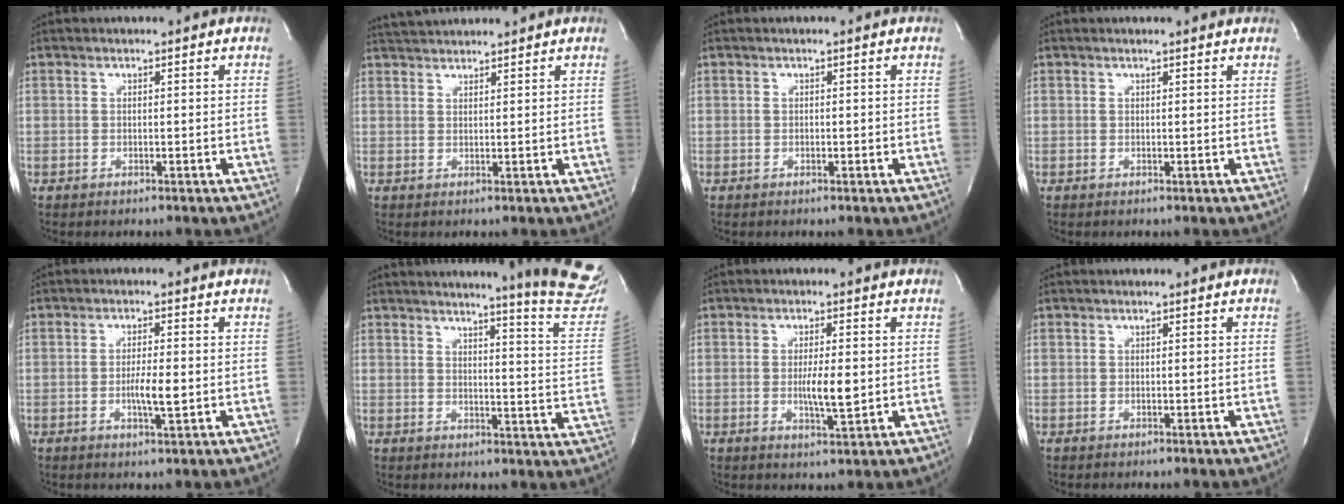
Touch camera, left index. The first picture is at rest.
{"total": 4.1, "force": [4.0, 0.3, 0.8], "torque": [-0.019, 0.029, 0.071]}
{"total": 0.5, "force": [-0.4, 0.3, 0.3], "torque": [-0.003, -0.002, -0.006]}
{"total": 2.0, "force": [1.9, 0.4, 0.5], "torque": [-0.013, 0.007, 0.011]}
{"total": 3.8, "force": [-0.9, 0.4, 3.6], "torque": [-0.065, -0.007, -0.014]}
{"total": 16.5, "force": [15.0, -1.1, 6.7], "torque": [-0.084, -0.122, 0.152]}
{"total": 4.7, "force": [-0.5, 0.8, 4.6], "torque": [-0.082, -0.009, -0.007]}
{"total": 0.0}